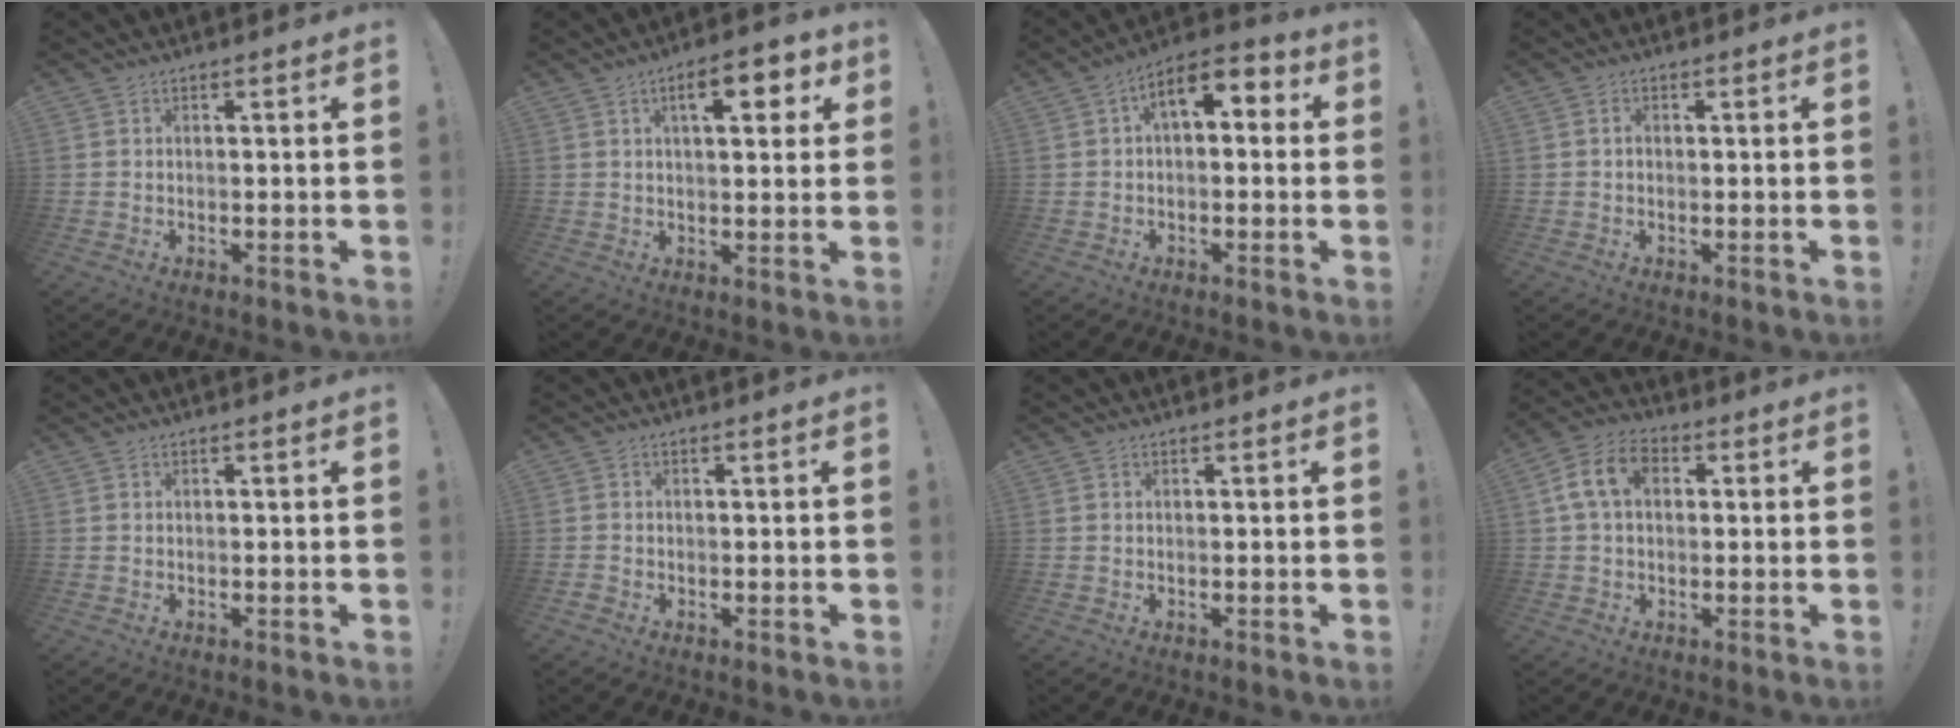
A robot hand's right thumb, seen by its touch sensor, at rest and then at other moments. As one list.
[{"total": 9.2, "force": [3.6, 3.3, 7.8], "torque": [-0.099, -0.006, 0.052]}, {"total": 8.0, "force": [2.3, 4.3, 6.3], "torque": [-0.096, -0.005, 0.045]}, {"total": 0.9, "force": [-0.2, 0.7, 0.5], "torque": [-0.012, 0.005, -0.003]}, {"total": 0.0}, {"total": 1.1, "force": [-0.6, 0.8, 0.3], "torque": [-0.008, 0.004, -0.011]}, {"total": 0.0}, {"total": 10.6, "force": [2.3, 7.3, 7.4], "torque": [-0.137, 0.012, 0.046]}]